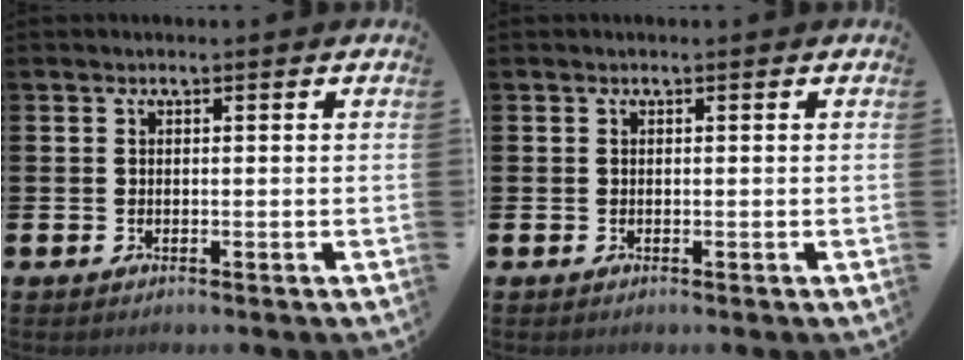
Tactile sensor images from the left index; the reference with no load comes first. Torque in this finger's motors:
{"motor_torque": [-0.02, 0.05, 0.01, 0.01]}